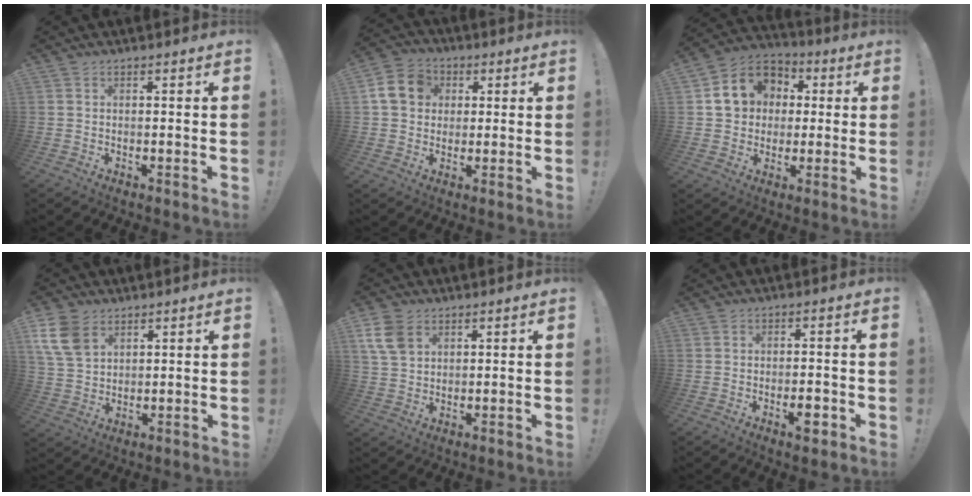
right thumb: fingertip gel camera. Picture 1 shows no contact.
{"total": 11.4, "force": [2.7, 9.7, 5.3], "torque": [-0.091, 0.008, 0.058]}
{"total": 13.0, "force": [2.6, 11.5, 5.5], "torque": [-0.075, 0.006, 0.060]}
{"total": 10.6, "force": [5.9, 6.9, 5.4], "torque": [-0.110, -0.016, 0.121]}
{"total": 8.8, "force": [4.2, 6.0, 4.7], "torque": [-0.098, -0.007, 0.084]}
{"total": 3.9, "force": [-1.8, 1.1, 3.3], "torque": [-0.044, 0.004, -0.030]}